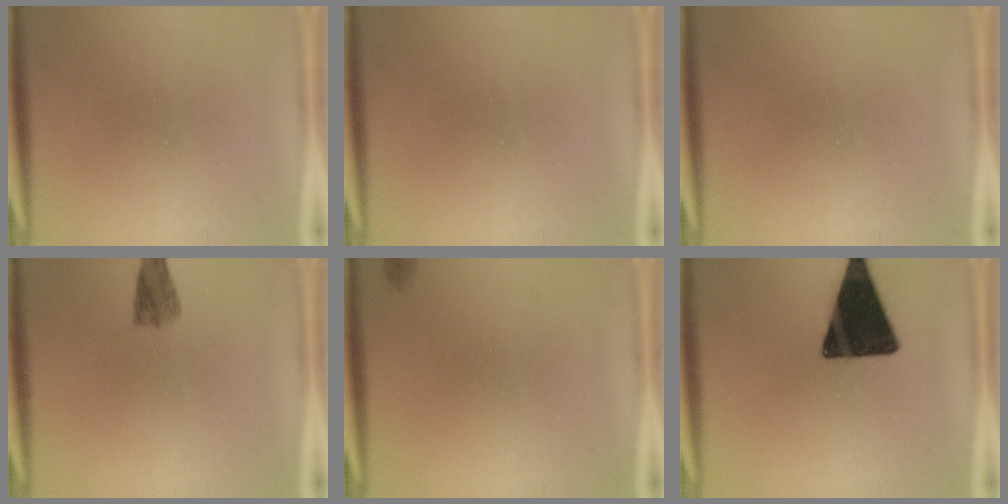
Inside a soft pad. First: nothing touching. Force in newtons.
{"total": 0.0}
{"total": 0.0}
{"total": 3.8}
{"total": 0.6}
{"total": 16.7}